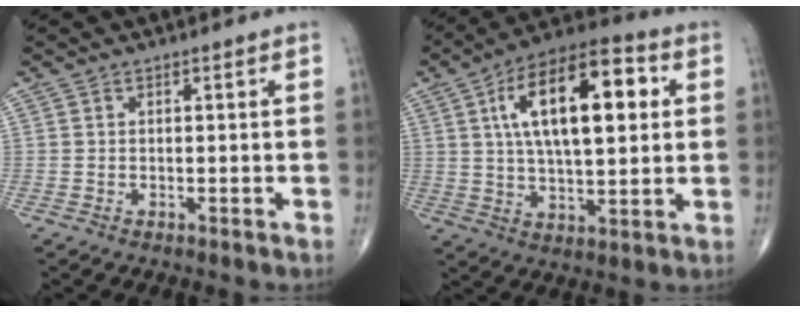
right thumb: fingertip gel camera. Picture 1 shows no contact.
{"total": 19.9, "force": [4.8, 8.7, 17.2], "torque": [-0.263, 0.013, 0.071]}